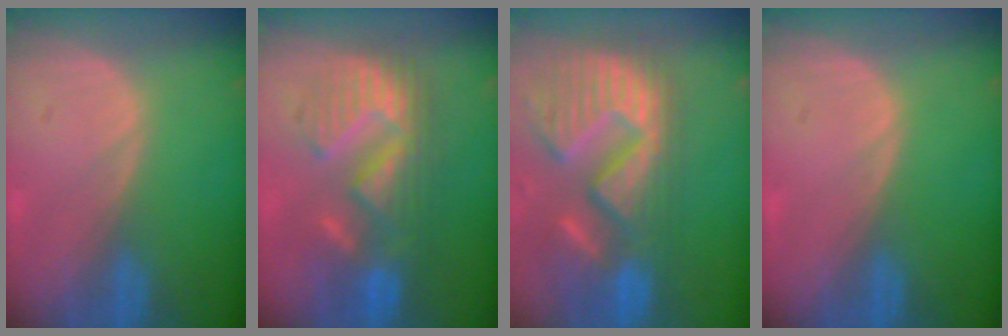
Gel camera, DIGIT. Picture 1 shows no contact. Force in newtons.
{"total": 9.7, "press": 9.7, "slide": 0.5}
{"total": 14.9, "press": 12.4, "slide": 8.2}
{"total": 0.0}